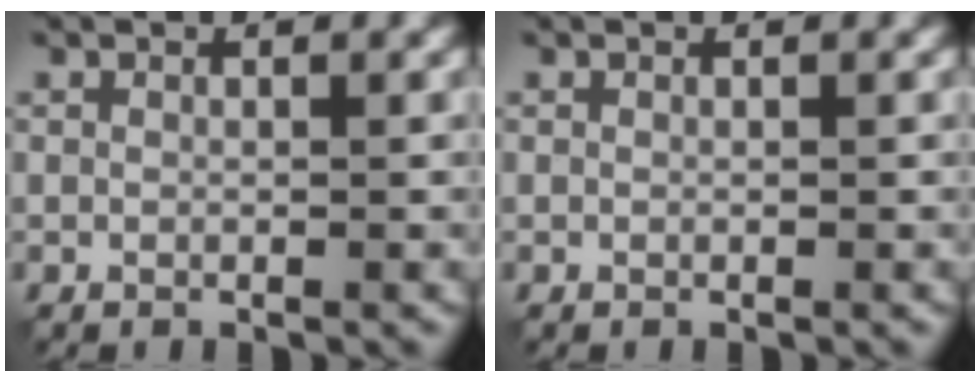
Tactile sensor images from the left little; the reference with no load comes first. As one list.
[{"total": 0.0}]